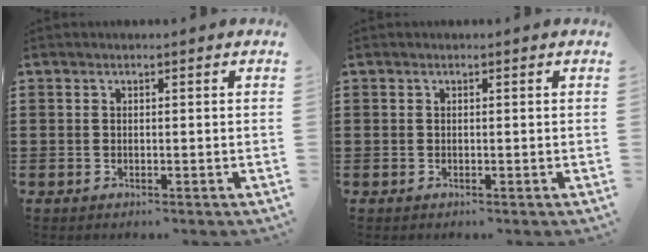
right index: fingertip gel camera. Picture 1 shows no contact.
{"total": 0.0}